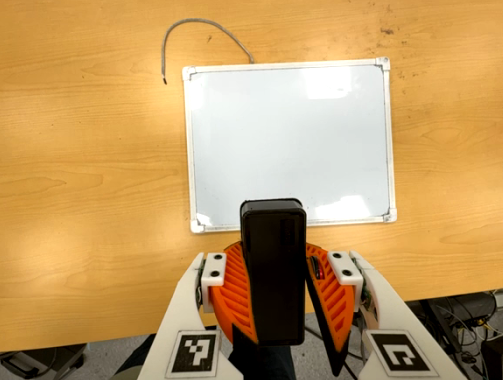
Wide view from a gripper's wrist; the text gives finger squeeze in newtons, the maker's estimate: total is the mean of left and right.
{"total": 10.7, "left": 10.7, "right": 10.7}